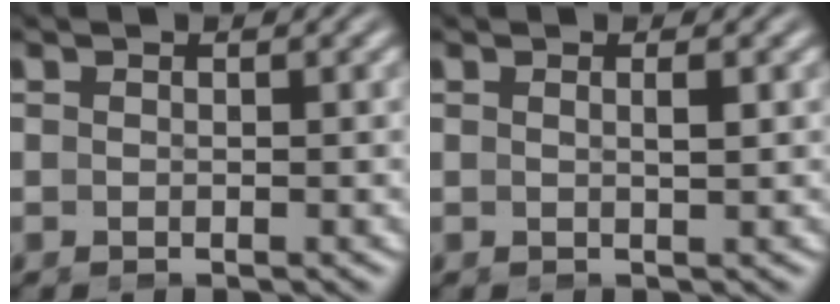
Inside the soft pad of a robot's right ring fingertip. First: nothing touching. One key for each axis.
{"total": 0.9, "fx": 0.3, "fy": -0.3, "fz": 0.8, "tx": -0.017, "ty": -0.007, "tz": 0.010}